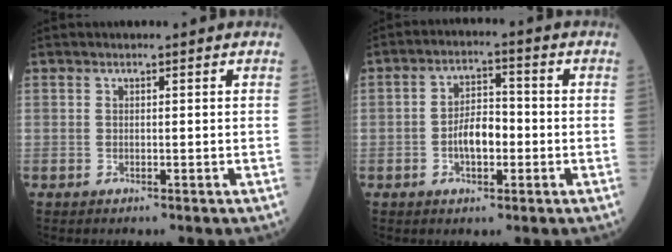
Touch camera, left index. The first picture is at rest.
{"total": 5.6, "force": [-1.4, 2.7, 4.8], "torque": [-0.093, 0.012, -0.026]}